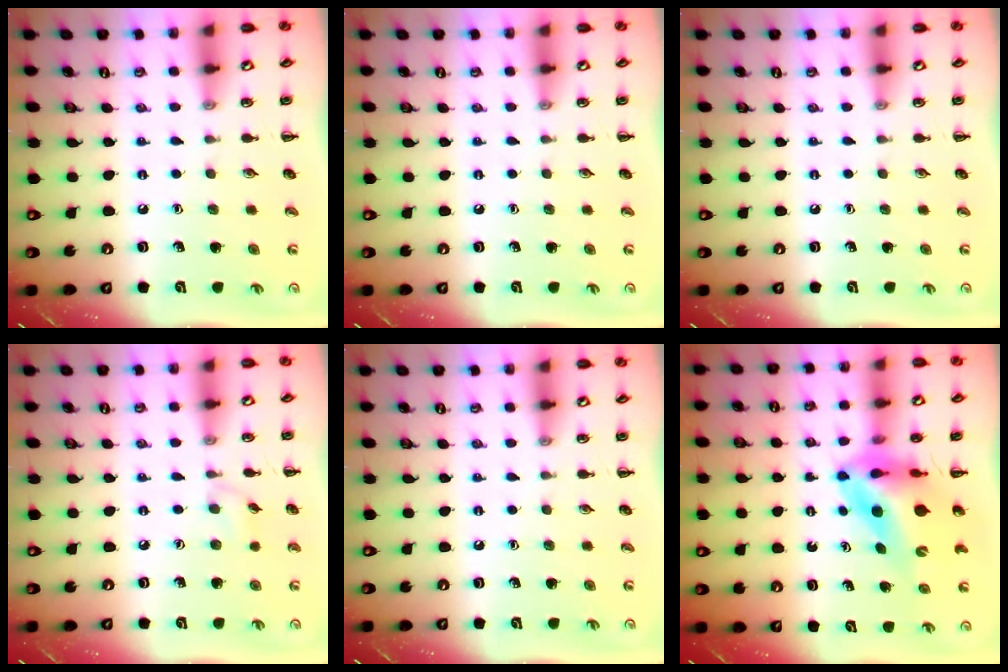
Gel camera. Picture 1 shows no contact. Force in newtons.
{"total": 0.0}
{"total": 0.0}
{"total": 3.8, "press": 3.6, "slide": 0.9}
{"total": 0.0}
{"total": 11.4, "press": 10.9, "slide": 3.5}